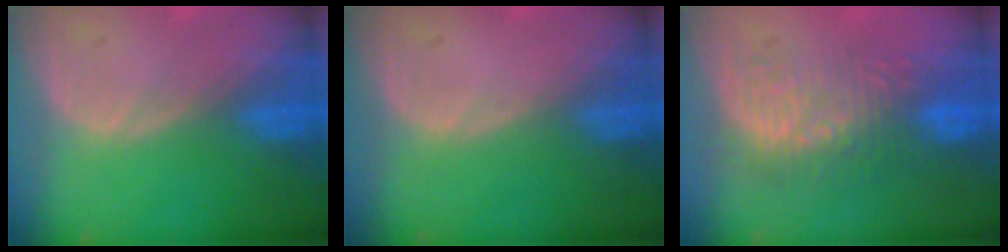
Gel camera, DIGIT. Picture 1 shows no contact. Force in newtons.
{"total": 0.0}
{"total": 9.0, "press": 8.6, "slide": 2.5}